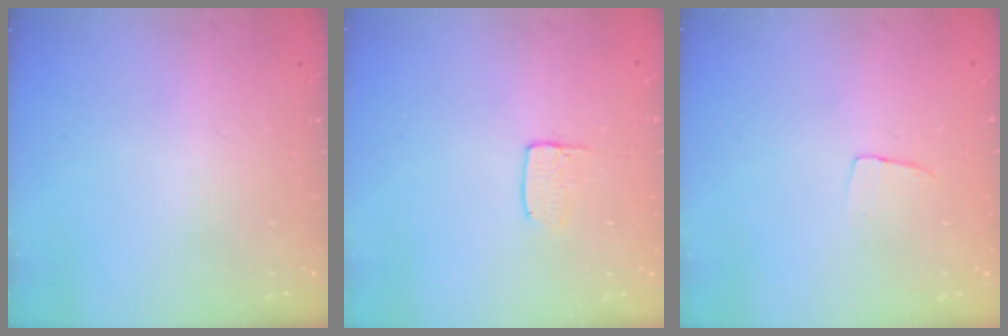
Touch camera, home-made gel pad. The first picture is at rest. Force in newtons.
{"total": 3.6, "press": 3.6, "slide": 0.3}
{"total": 2.9, "press": 2.9, "slide": 0.1}